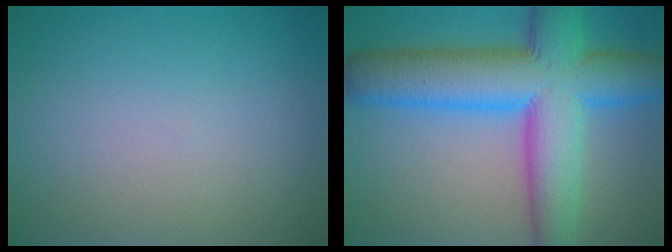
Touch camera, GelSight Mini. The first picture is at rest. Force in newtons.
{"total": 12.6, "press": 12.6, "slide": 0.5}